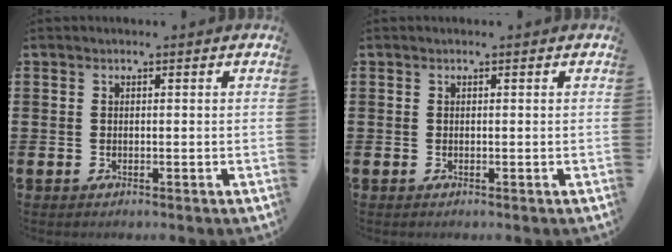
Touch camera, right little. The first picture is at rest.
{"total": 0.0}